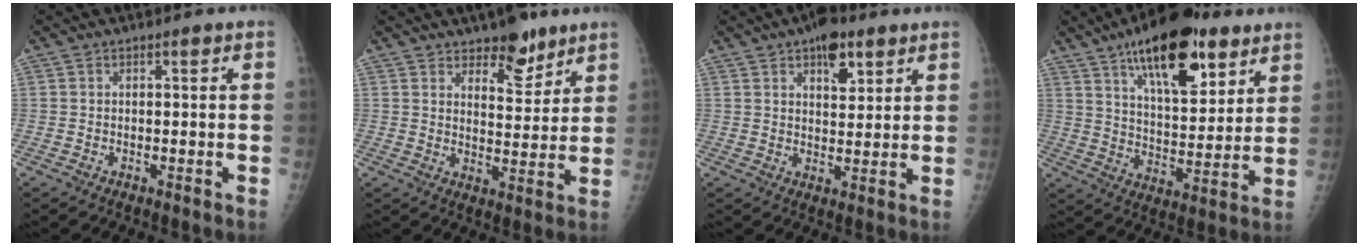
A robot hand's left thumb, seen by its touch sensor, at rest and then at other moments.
{"total": 8.2, "force": [5.9, 3.6, 4.4], "torque": [-0.032, -0.041, 0.090]}
{"total": 7.3, "force": [4.1, 3.6, 4.8], "torque": [-0.045, -0.018, 0.057]}
{"total": 20.2, "force": [11.6, 8.5, 14.2], "torque": [-0.184, -0.049, 0.186]}